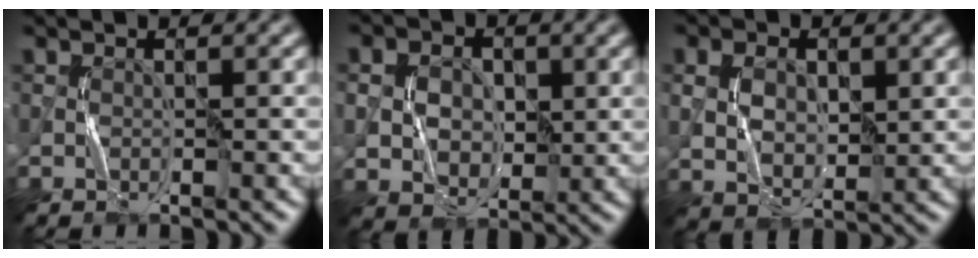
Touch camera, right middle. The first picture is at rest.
{"total": 4.7, "force": [0.3, 3.7, 3.0], "torque": [-0.061, 0.001, 0.005]}
{"total": 4.2, "force": [0.6, 2.7, 3.1], "torque": [-0.067, -0.001, 0.016]}